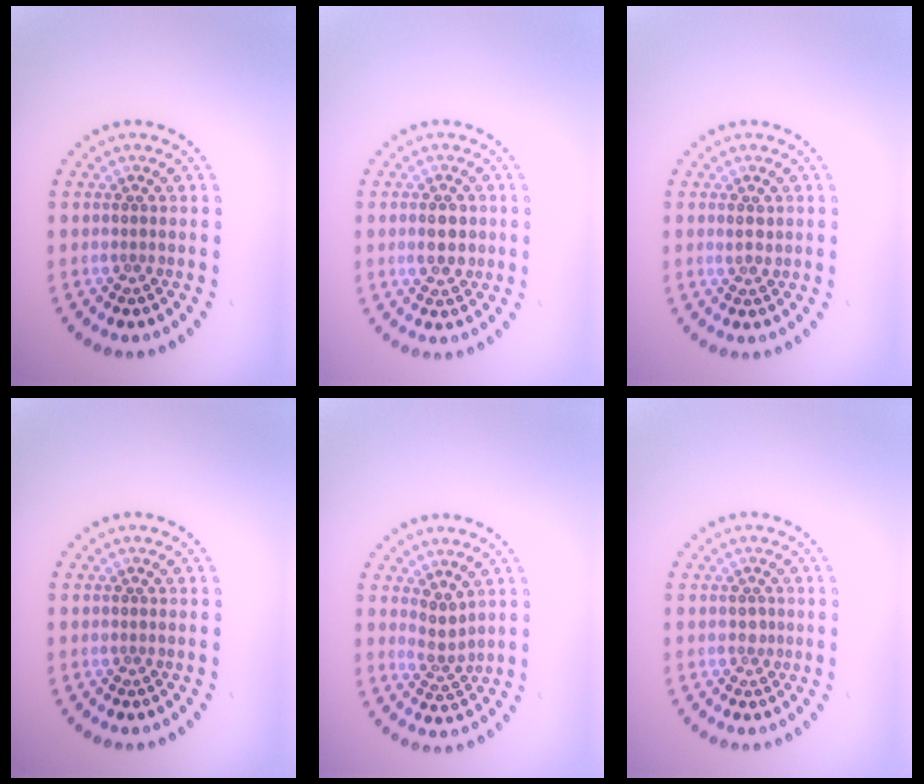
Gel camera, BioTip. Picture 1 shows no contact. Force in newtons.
{"total": 2.6, "press": 2.6, "slide": 0.2}
{"total": 1.2, "press": 1.2, "slide": 0.3}
{"total": 0.0}
{"total": 2.1, "press": 1.6, "slide": 1.4}
{"total": 0.7, "press": 0.6, "slide": 0.3}